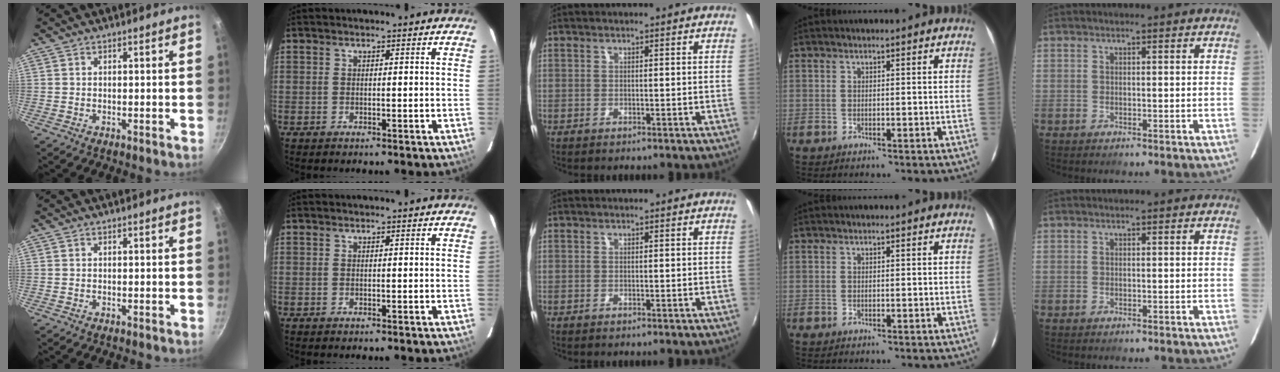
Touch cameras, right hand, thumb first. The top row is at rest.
{}